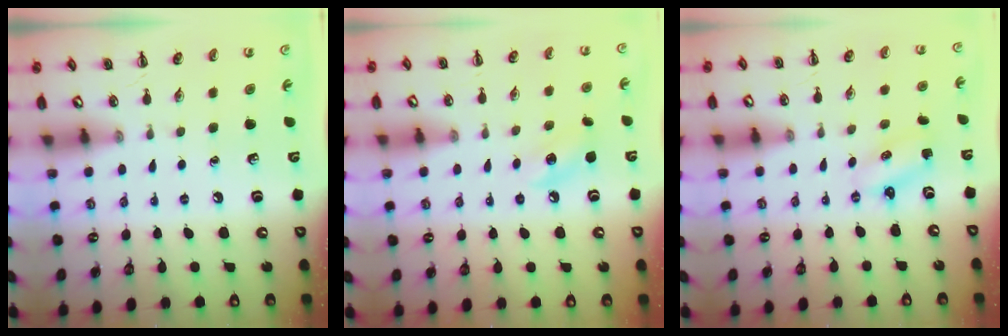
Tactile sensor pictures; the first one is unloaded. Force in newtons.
{"total": 6.7, "press": 6.5, "slide": 1.7}
{"total": 2.1, "press": 2.1, "slide": 0.6}